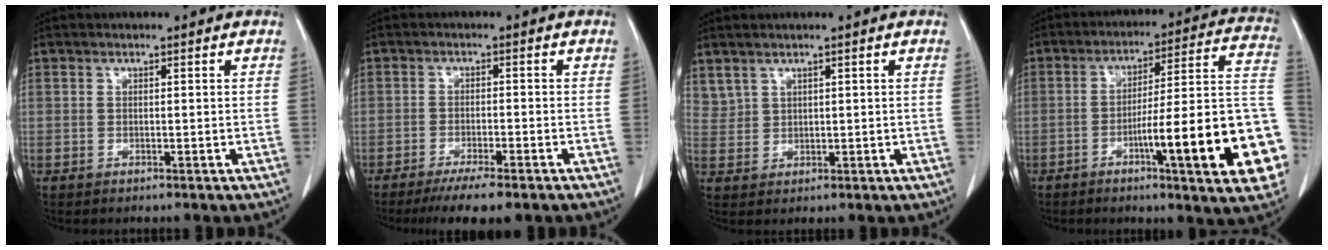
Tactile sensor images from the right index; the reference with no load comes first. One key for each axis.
{"total": 6.2, "fx": -4.6, "fy": 0.9, "fz": 4.0, "tx": -0.059, "ty": -0.011, "tz": -0.072}
{"total": 2.8, "fx": 2.2, "fy": 1.5, "fz": 0.6, "tx": -0.012, "ty": 0.005, "tz": 0.055}
{"total": 21.8, "fx": -6.9, "fy": 1.5, "fz": 20.6, "tx": -0.194, "ty": 0.014, "tz": -0.093}